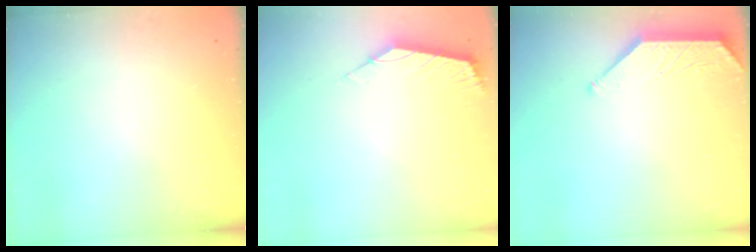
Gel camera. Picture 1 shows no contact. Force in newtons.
{"total": 2.6, "press": 2.5, "slide": 0.6}
{"total": 0.5, "press": 0.4, "slide": 0.3}